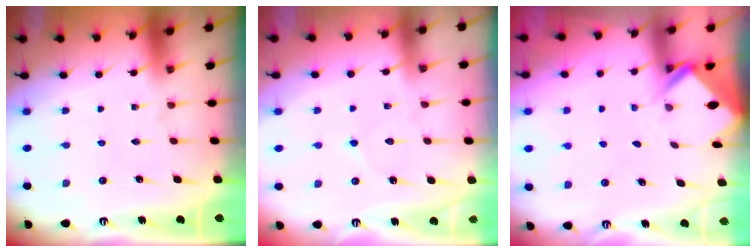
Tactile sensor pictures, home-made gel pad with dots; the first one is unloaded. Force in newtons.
{"total": 3.6, "press": 3.5, "slide": 0.4}
{"total": 2.6, "press": 2.6, "slide": 0.2}